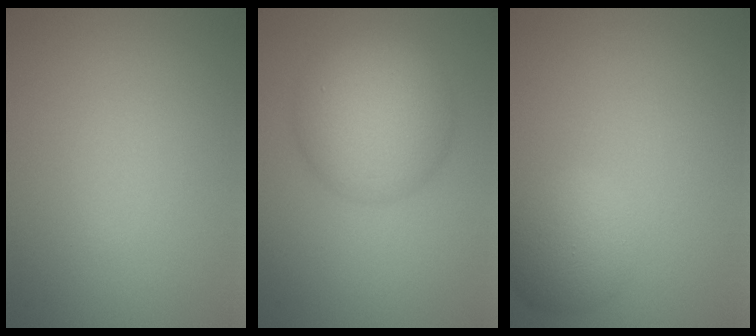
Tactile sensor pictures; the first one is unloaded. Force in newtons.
{"total": 7.9, "press": 7.8, "slide": 0.2}
{"total": 3.1, "press": 3.1, "slide": 0.2}